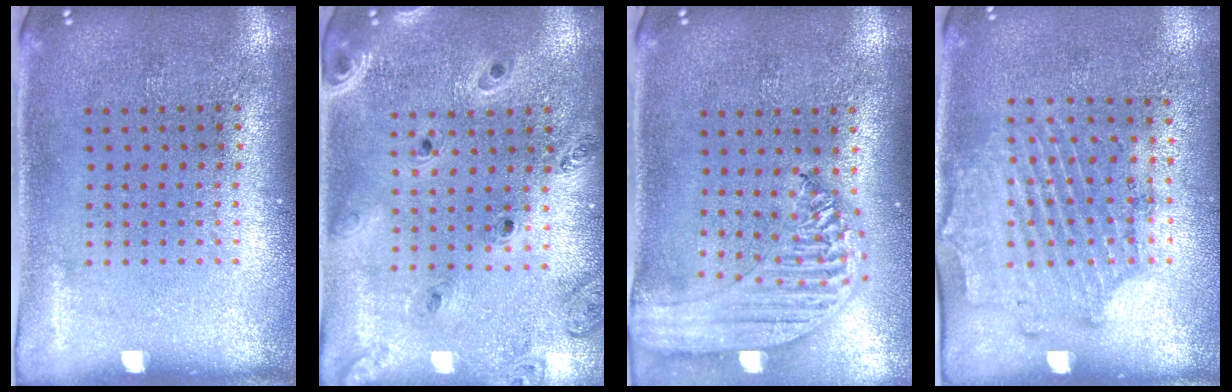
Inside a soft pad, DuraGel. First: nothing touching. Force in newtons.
{"total": 1.4, "press": 1.4, "slide": 0.1}
{"total": 2.0, "press": 1.9, "slide": 0.7}
{"total": 1.7, "press": 1.4, "slide": 0.9}